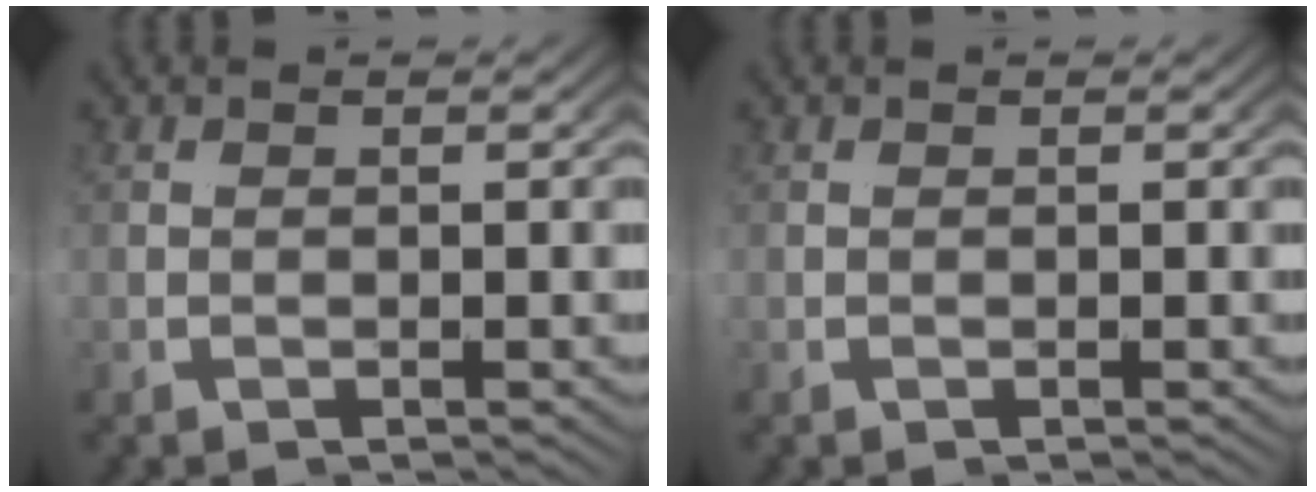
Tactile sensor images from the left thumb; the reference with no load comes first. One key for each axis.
{"total": 0.0}